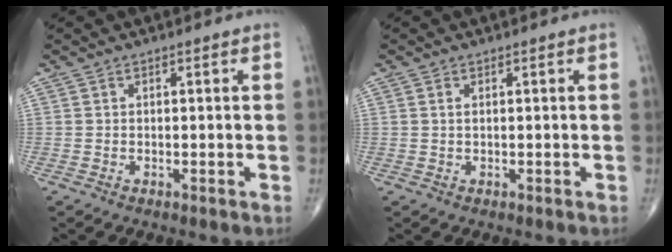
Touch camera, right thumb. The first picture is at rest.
{"total": 0.7, "force": [0.2, 0.3, 0.6], "torque": [-0.015, 0.004, 0.006]}